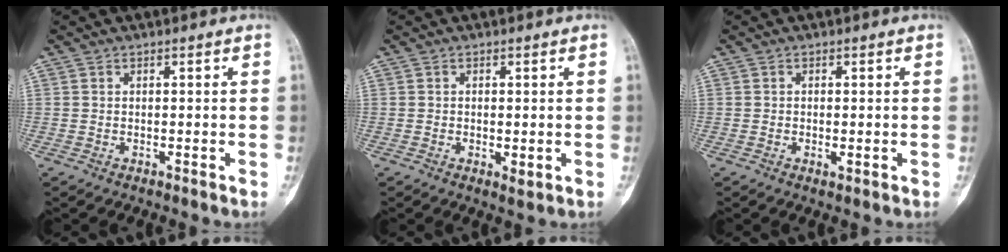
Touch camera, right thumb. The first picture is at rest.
{"total": 2.1, "force": [-0.3, 1.0, 1.8], "torque": [-0.026, -0.006, -0.003]}
{"total": 1.2, "force": [-0.2, 0.6, 1.0], "torque": [-0.018, -0.003, -0.003]}